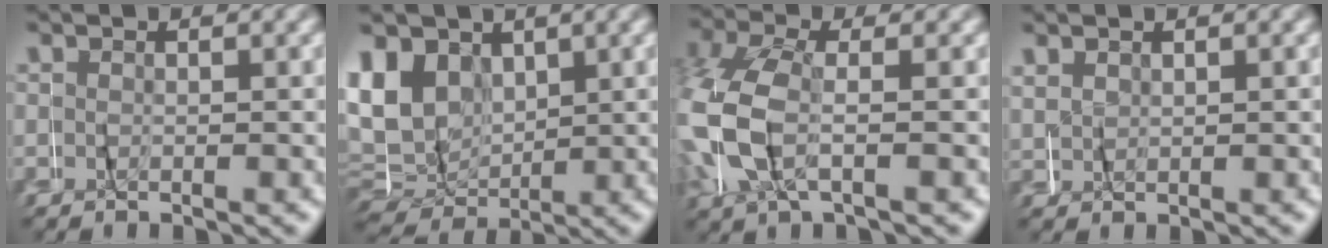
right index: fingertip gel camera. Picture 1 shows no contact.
{"total": 11.3, "force": [1.7, 9.9, 5.0], "torque": [-0.121, -0.009, 0.028]}
{"total": 6.8, "force": [-0.8, 5.2, 4.3], "torque": [-0.155, -0.023, -0.005]}
{"total": 1.0, "force": [0.9, 0.3, -0.3], "torque": [-0.002, 0.004, 0.019]}